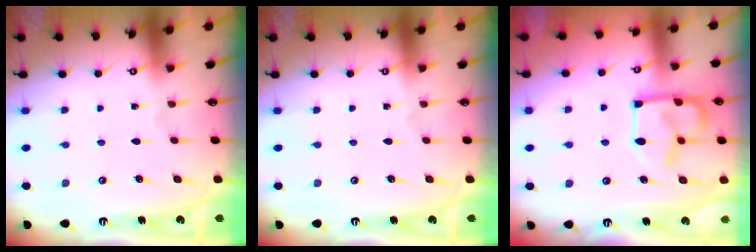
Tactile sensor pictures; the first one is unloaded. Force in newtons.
{"total": 0.0}
{"total": 11.0, "press": 10.9, "slide": 1.4}